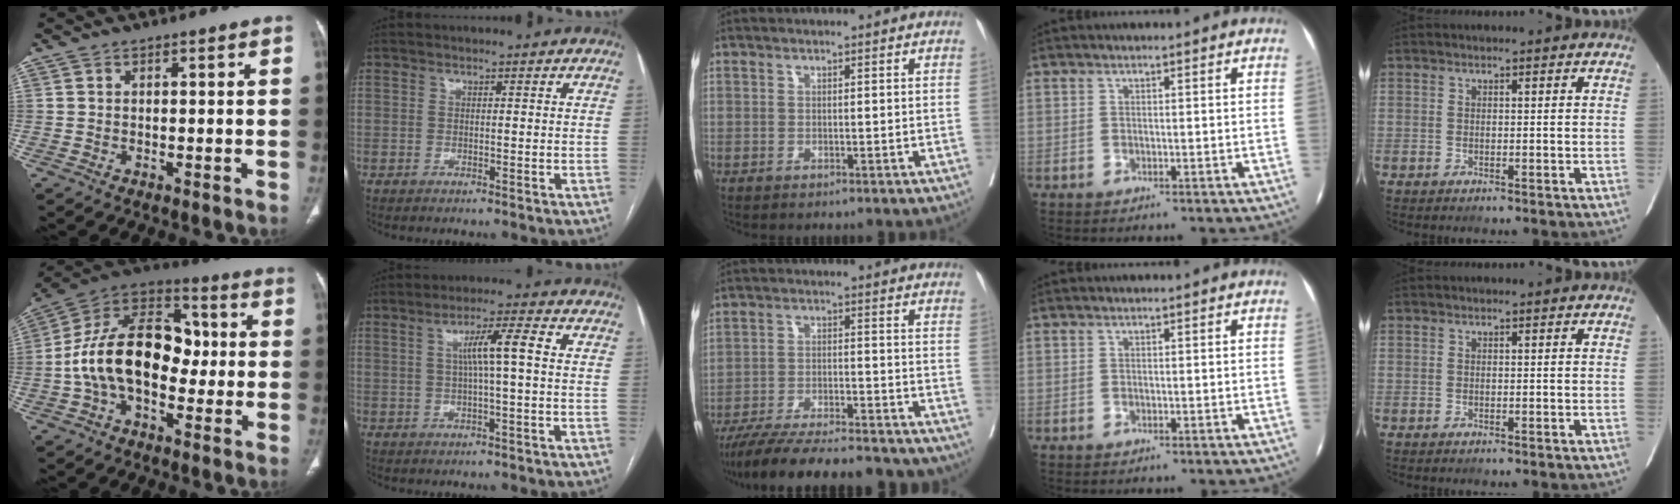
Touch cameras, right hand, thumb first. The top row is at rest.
{"thumb": {"total": 19.4, "force": [-1.7, 12.5, 14.8], "torque": [-0.234, 0.047, -0.035]}, "index": {"total": 6.1, "force": [0.8, 0.0, 6.1], "torque": [-0.105, 0.013, 0.013]}, "middle": {"total": 20.8, "force": [-18.6, 2.8, 8.8], "torque": [-0.134, -0.017, -0.270]}}